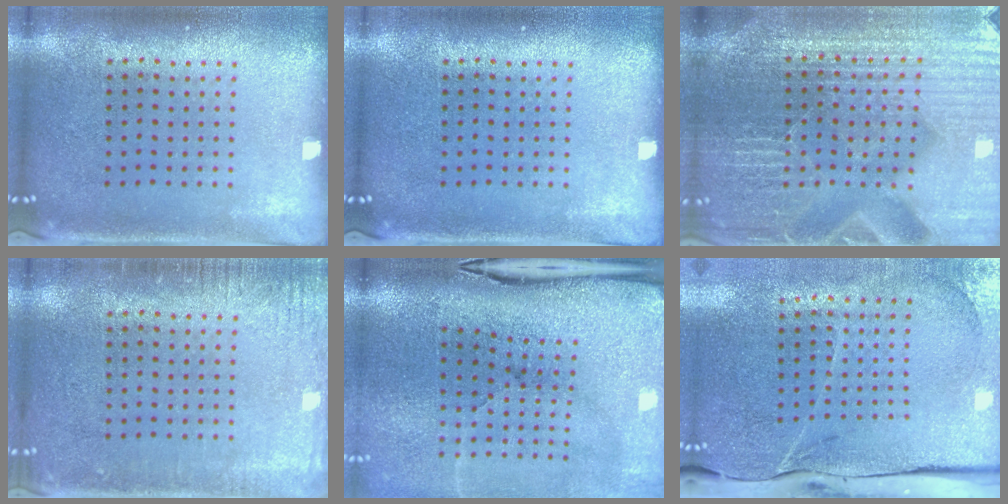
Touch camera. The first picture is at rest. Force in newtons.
{"total": 0.0}
{"total": 5.4, "press": 5.0, "slide": 2.1}
{"total": 2.3, "press": 2.2, "slide": 0.3}
{"total": 5.1, "press": 4.0, "slide": 3.2}
{"total": 4.1, "press": 3.4, "slide": 2.3}